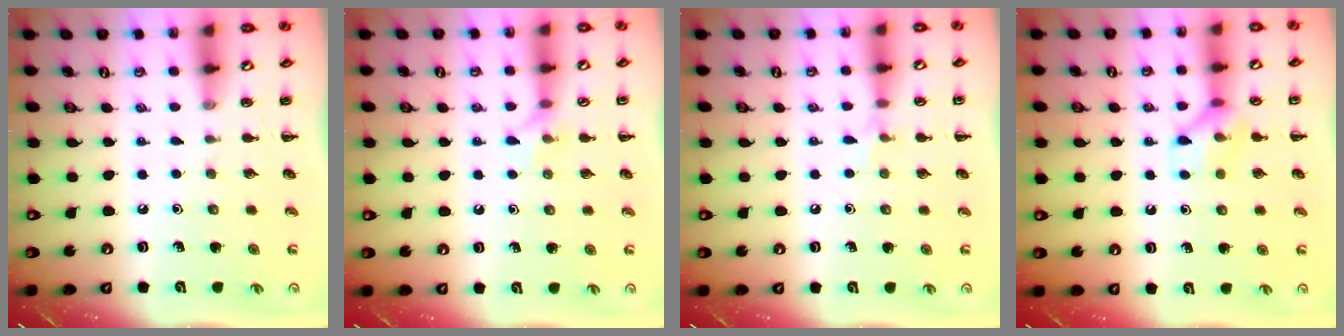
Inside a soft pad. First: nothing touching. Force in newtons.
{"total": 5.6, "press": 5.5, "slide": 1.1}
{"total": 4.3, "press": 4.1, "slide": 1.5}
{"total": 8.3, "press": 8.3, "slide": 0.8}